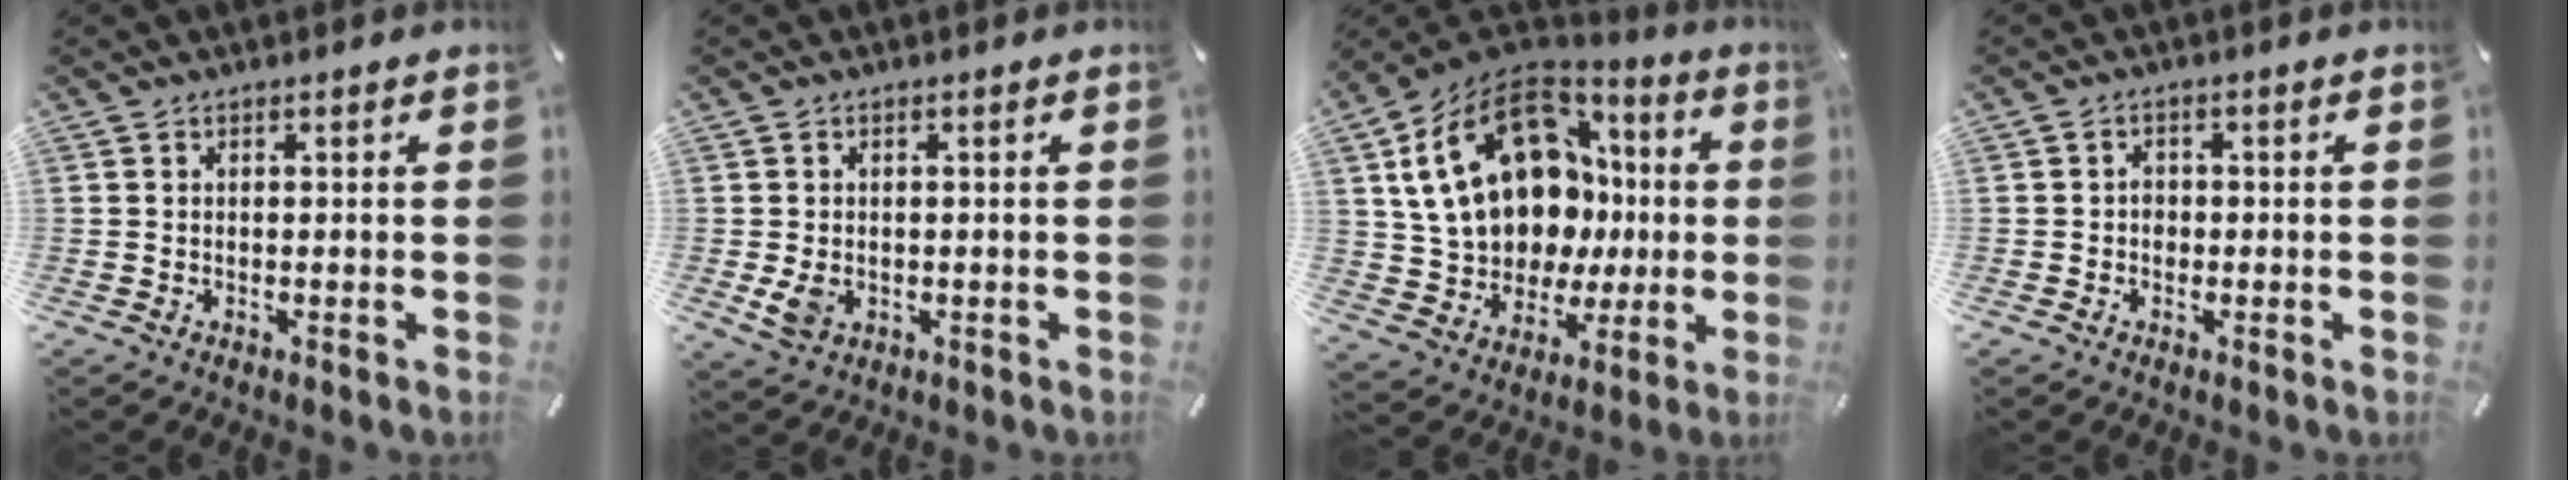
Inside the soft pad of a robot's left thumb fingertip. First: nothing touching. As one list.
[{"total": 3.7, "force": [-0.4, 2.7, 2.5], "torque": [-0.058, -0.005, -0.013]}, {"total": 23.8, "force": [6.0, 17.4, 15.0], "torque": [-0.282, -0.025, 0.129]}, {"total": 1.9, "force": [-0.4, 1.7, 0.8], "torque": [-0.017, 0.007, -0.010]}]